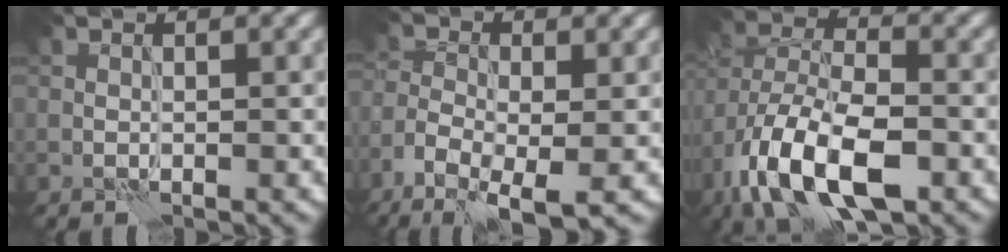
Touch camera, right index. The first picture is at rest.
{"total": 7.6, "force": [-4.2, 3.2, 5.4], "torque": [-0.111, -0.013, -0.078]}
{"total": 11.6, "force": [-5.6, 5.6, 8.5], "torque": [-0.171, -0.011, -0.100]}